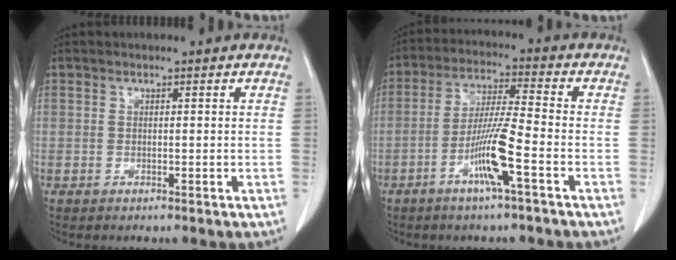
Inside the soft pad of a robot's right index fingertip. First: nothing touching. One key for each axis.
{"total": 9.6, "fx": -4.0, "fy": -0.4, "fz": 8.7, "tx": -0.172, "ty": -0.006, "tz": -0.080}